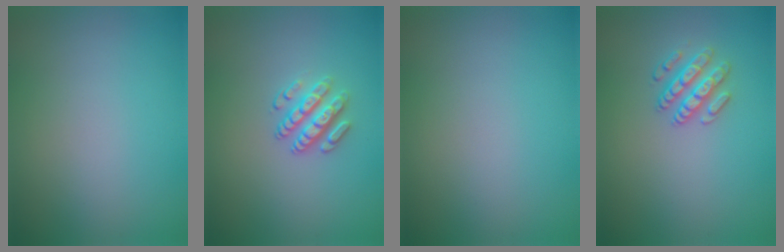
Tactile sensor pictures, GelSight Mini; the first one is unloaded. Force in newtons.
{"total": 2.7, "press": 2.5, "slide": 1.2}
{"total": 0.0}
{"total": 2.6, "press": 2.6, "slide": 0.5}